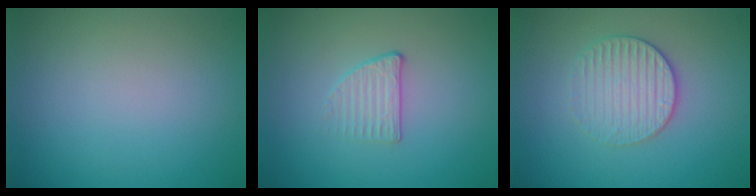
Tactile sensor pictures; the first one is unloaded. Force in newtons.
{"total": 1.6, "press": 1.1, "slide": 1.1}
{"total": 3.0, "press": 2.7, "slide": 1.3}